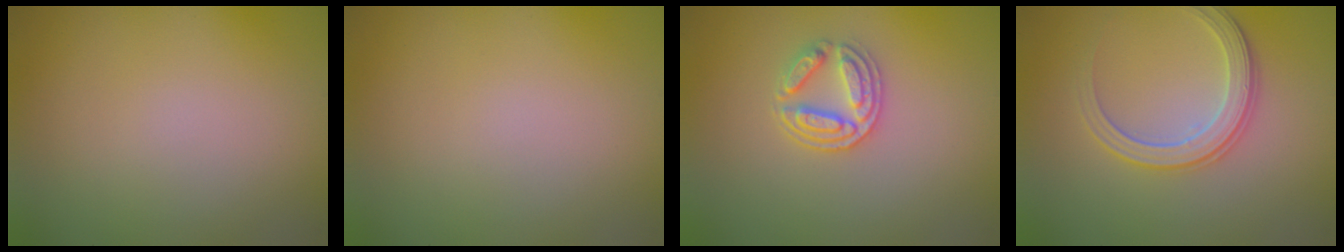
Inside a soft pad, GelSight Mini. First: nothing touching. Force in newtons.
{"total": 0.0}
{"total": 3.0, "press": 2.7, "slide": 1.2}
{"total": 2.8, "press": 2.8, "slide": 0.3}